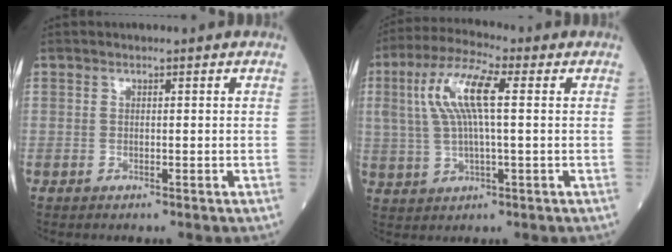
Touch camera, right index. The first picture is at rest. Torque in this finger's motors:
{"motor_torque": [1.61, 0.54, 0.42, 0.21]}